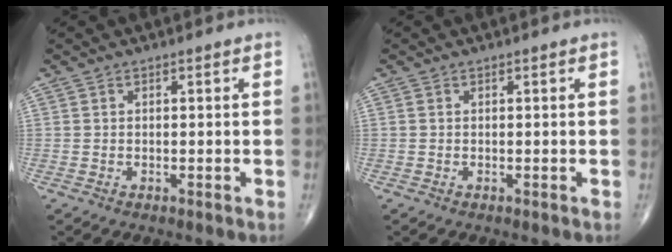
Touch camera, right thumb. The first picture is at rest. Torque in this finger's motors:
{"motor_torque": [-0.46, -0.03, -0.08, 0.12, 0.01]}